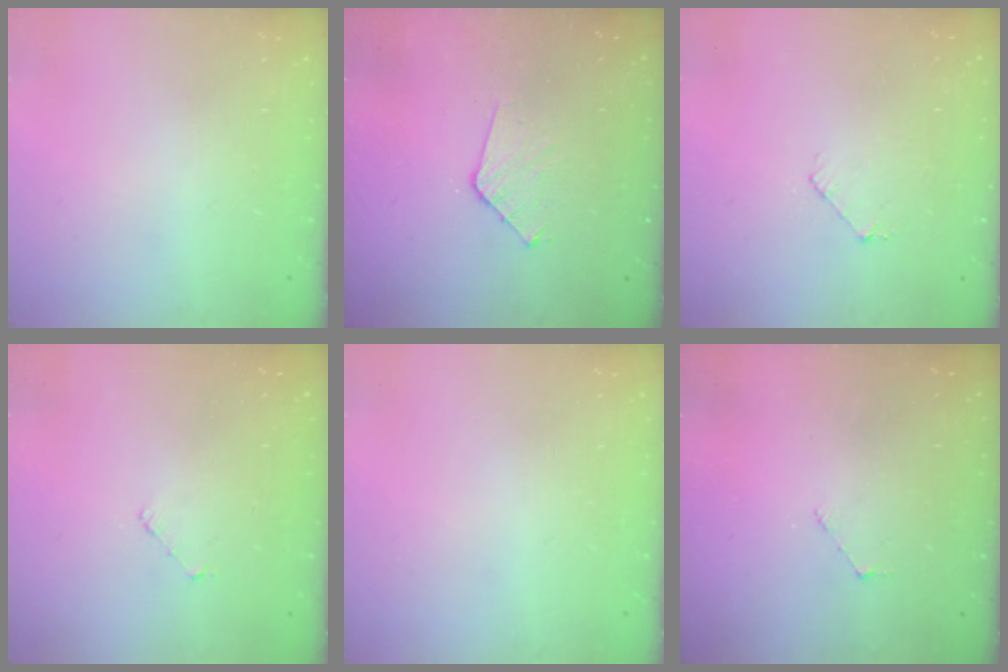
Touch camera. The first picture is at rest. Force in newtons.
{"total": 7.4, "press": 7.4, "slide": 0.7}
{"total": 3.8, "press": 3.8, "slide": 0.3}
{"total": 2.5, "press": 2.5, "slide": 0.2}
{"total": 0.0}
{"total": 1.6, "press": 1.6, "slide": 0.1}